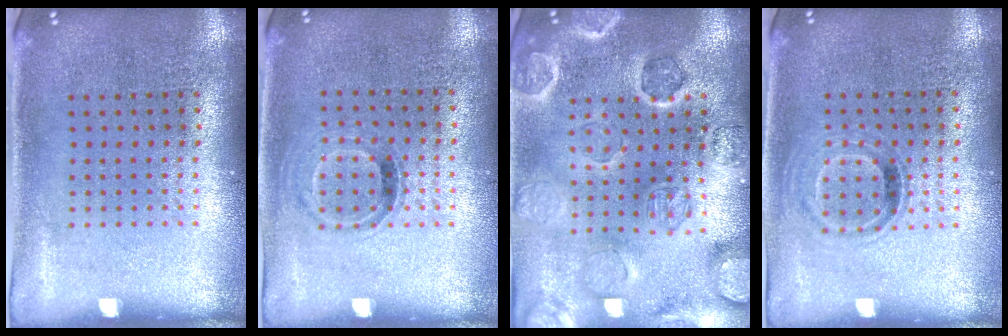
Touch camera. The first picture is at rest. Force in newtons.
{"total": 0.9, "press": 0.8, "slide": 0.5}
{"total": 2.5, "press": 2.5, "slide": 0.3}
{"total": 0.8, "press": 0.7, "slide": 0.4}